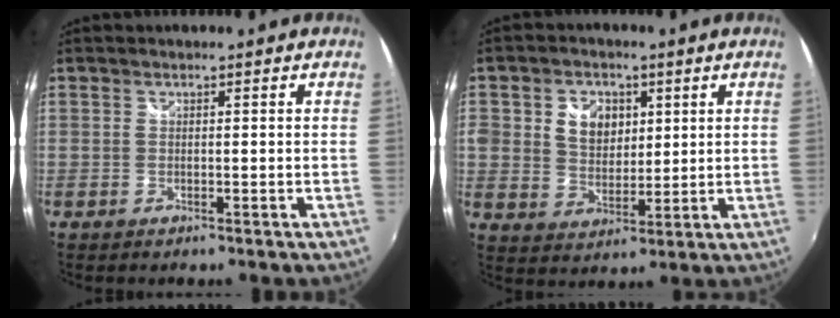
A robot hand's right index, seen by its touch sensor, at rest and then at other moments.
{"total": 11.0, "force": [3.0, 8.9, 5.7], "torque": [-0.132, 0.023, 0.057]}